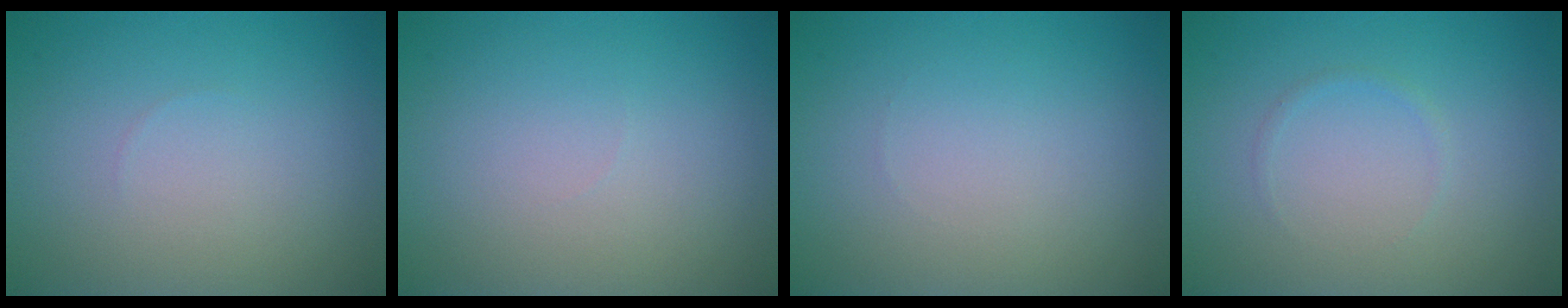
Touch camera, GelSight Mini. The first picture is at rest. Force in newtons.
{"total": 0.0}
{"total": 0.0}
{"total": 0.5, "press": 0.5, "slide": 0.0}